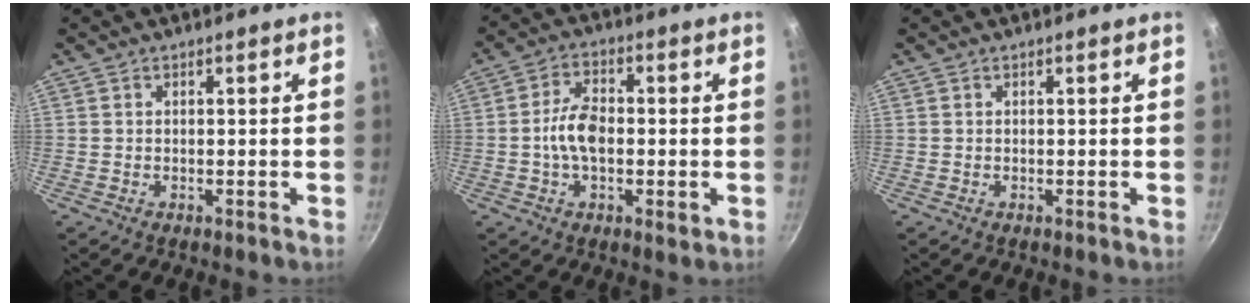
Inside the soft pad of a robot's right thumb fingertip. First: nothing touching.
{"total": 8.4, "force": [-0.6, 4.5, 7.1], "torque": [-0.129, 0.011, -0.022]}
{"total": 0.0}